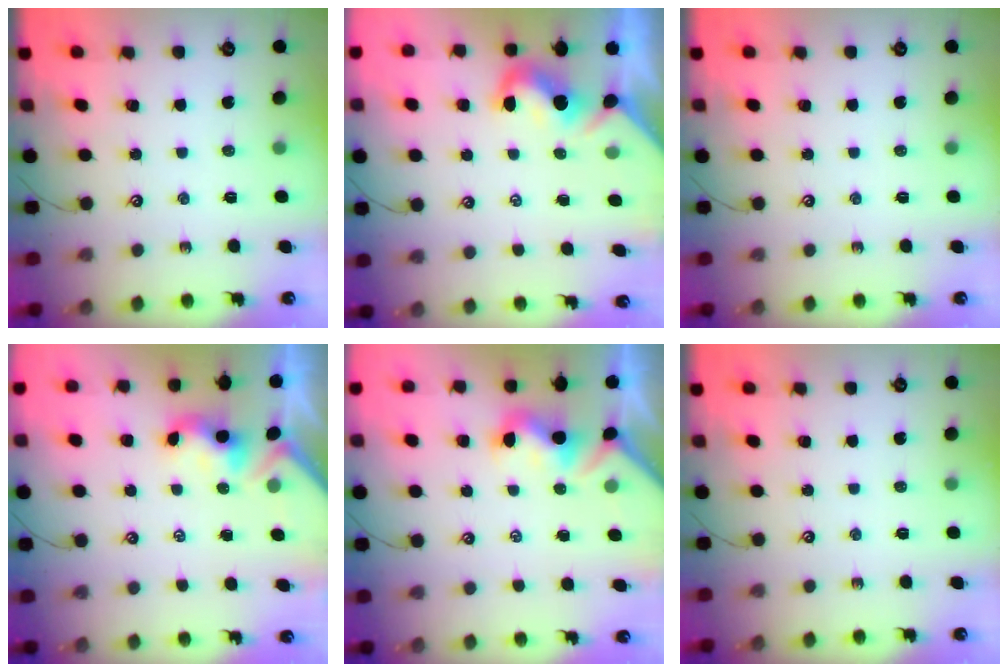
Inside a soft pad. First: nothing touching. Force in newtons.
{"total": 2.1, "press": 2.0, "slide": 0.5}
{"total": 0.0}
{"total": 1.0, "press": 0.9, "slide": 0.5}
{"total": 0.8, "press": 0.6, "slide": 0.5}
{"total": 0.0}